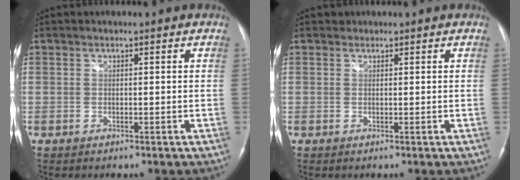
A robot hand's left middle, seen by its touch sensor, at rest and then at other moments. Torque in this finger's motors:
{"motor_torque": [-0.10, 0.12, -0.14, -0.01]}